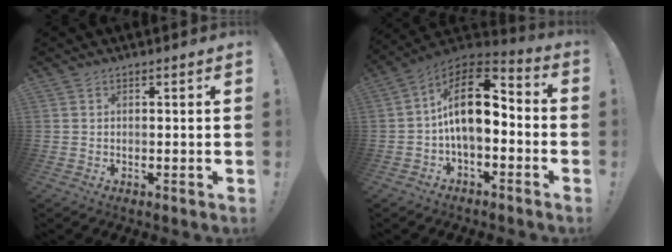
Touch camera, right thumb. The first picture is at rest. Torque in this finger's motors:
{"motor_torque": [-0.06, 0.94, 0.25, -0.07, 0.22]}